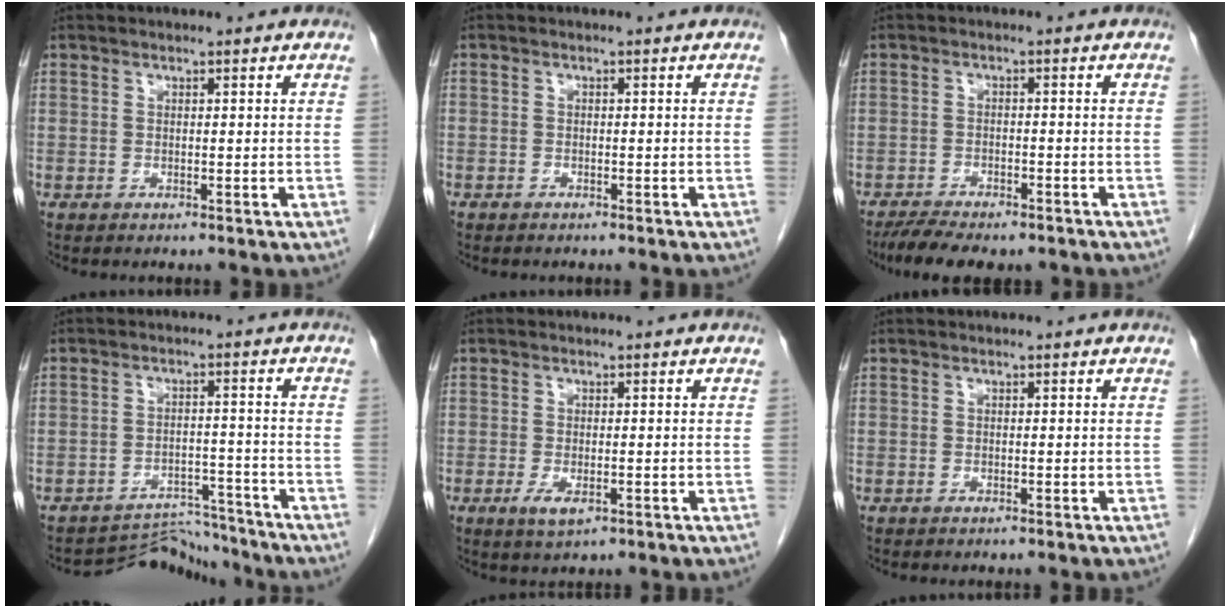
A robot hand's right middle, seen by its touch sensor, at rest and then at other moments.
{"total": 0.9, "force": [-0.6, 0.6, 0.1], "torque": [-0.009, 0.003, -0.012]}
{"total": 8.0, "force": [-6.6, 2.2, 3.9], "torque": [-0.061, -0.010, -0.101]}
{"total": 6.4, "force": [-6.1, 0.6, -1.9], "torque": [0.031, 0.017, -0.092]}
{"total": 2.6, "force": [-1.1, 0.9, 2.2], "torque": [-0.044, -0.005, -0.013]}
{"total": 0.0}